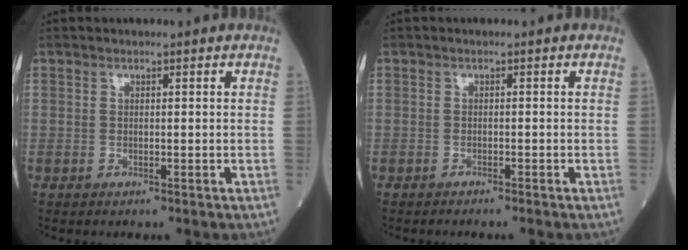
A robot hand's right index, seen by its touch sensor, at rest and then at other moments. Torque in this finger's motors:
{"motor_torque": [-0.05, -0.05, 0.05, -0.01]}